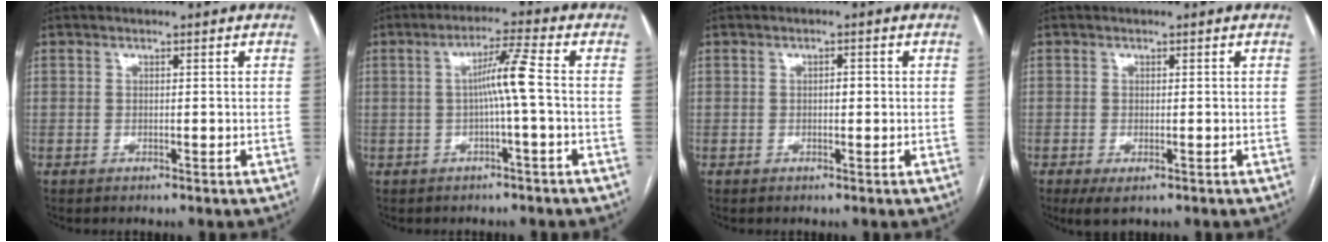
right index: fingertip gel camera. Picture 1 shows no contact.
{"total": 5.4, "force": [-0.4, -0.9, 5.3], "torque": [-0.092, 0.013, -0.004]}
{"total": 1.3, "force": [0.0, 0.6, 1.1], "torque": [-0.016, 0.003, -0.001]}
{"total": 2.7, "force": [-1.5, 1.0, 2.1], "torque": [-0.027, -0.004, -0.016]}